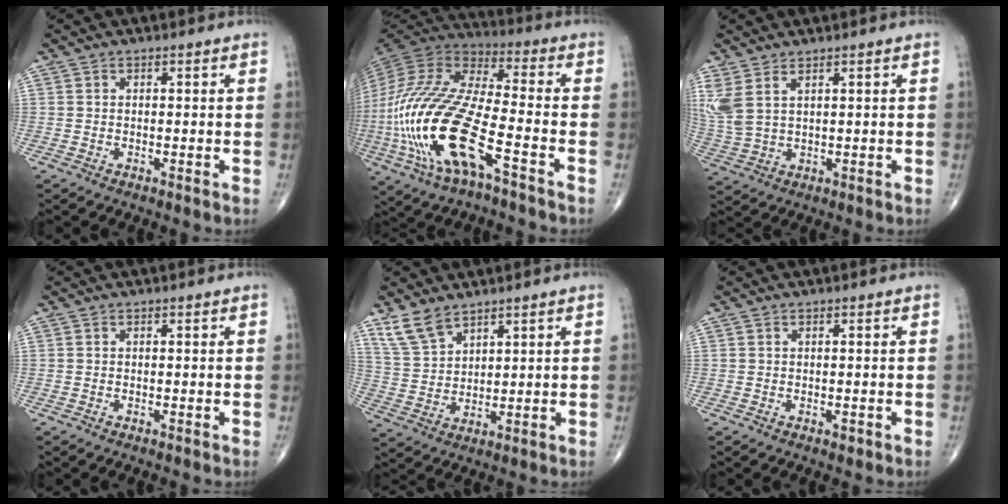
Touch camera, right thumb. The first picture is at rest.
{"total": 25.7, "force": [-8.7, 9.1, 22.4], "torque": [-0.548, 0.008, -0.162]}
{"total": 7.3, "force": [3.4, 3.5, 5.4], "torque": [-0.142, -0.004, 0.082]}
{"total": 0.0}
{"total": 6.6, "force": [5.1, 2.9, 3.1], "torque": [-0.055, -0.020, 0.112]}
{"total": 0.6, "force": [-0.2, 0.4, 0.4], "torque": [-0.004, -0.001, -0.002]}